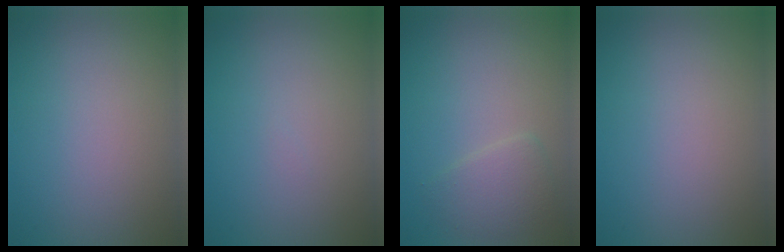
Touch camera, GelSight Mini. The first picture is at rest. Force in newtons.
{"total": 0.0}
{"total": 2.3, "press": 2.3, "slide": 0.1}
{"total": 0.0}